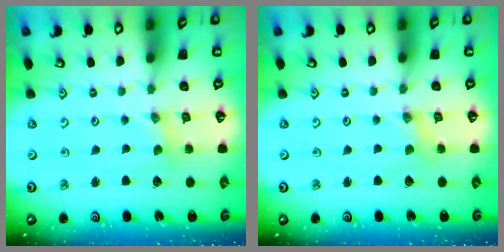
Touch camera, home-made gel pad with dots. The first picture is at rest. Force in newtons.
{"total": 0.0}